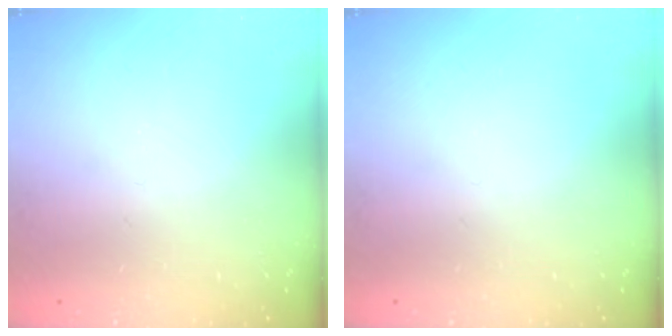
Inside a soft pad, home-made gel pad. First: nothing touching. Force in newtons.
{"total": 0.0}